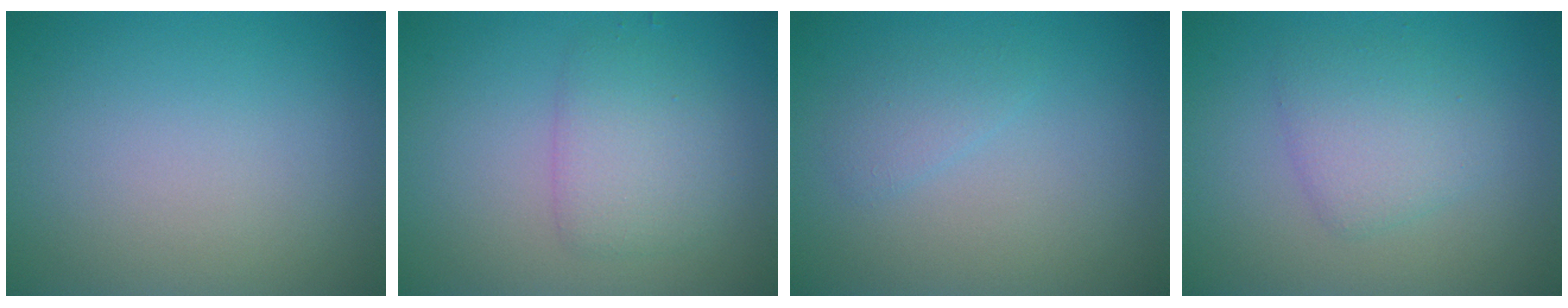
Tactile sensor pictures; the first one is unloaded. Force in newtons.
{"total": 2.9, "press": 2.9, "slide": 0.1}
{"total": 1.2, "press": 1.2, "slide": 0.1}
{"total": 2.8, "press": 2.8, "slide": 0.2}